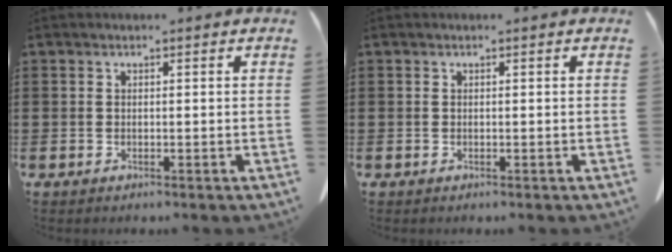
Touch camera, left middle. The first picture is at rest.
{"total": 0.0}